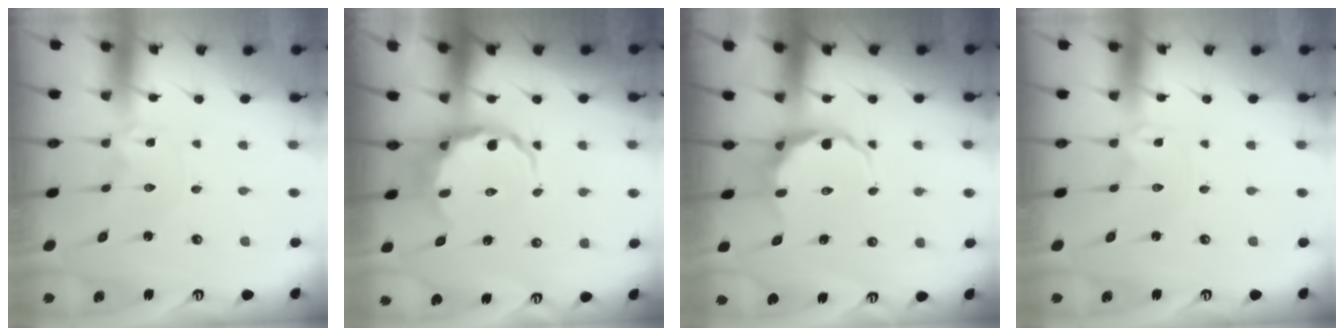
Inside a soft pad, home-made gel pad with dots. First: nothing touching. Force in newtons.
{"total": 7.0, "press": 6.5, "slide": 2.6}
{"total": 7.7, "press": 7.5, "slide": 1.7}
{"total": 0.0}